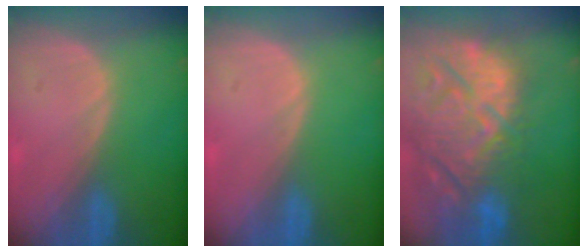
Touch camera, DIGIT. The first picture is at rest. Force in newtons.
{"total": 0.0}
{"total": 15.3, "press": 13.0, "slide": 8.0}